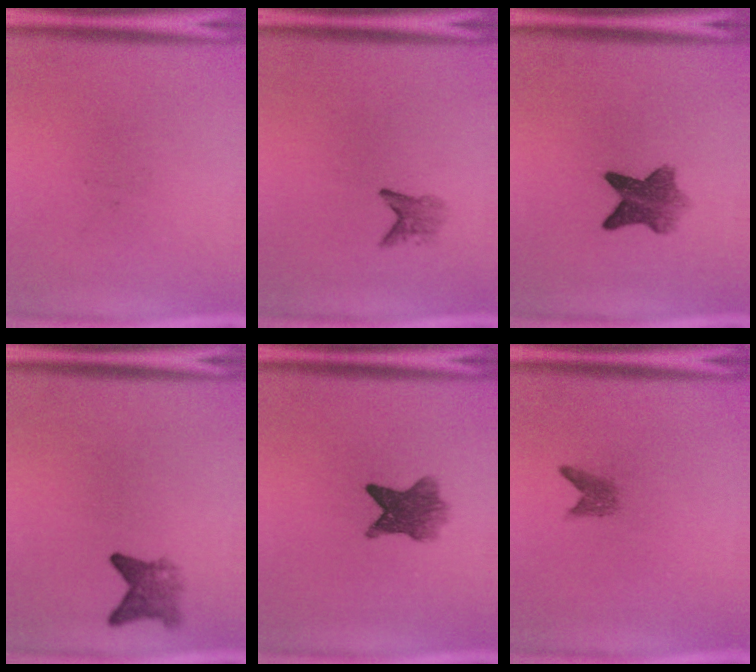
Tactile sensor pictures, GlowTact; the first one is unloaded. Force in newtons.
{"total": 2.0}
{"total": 6.4}
{"total": 3.2}
{"total": 5.9}
{"total": 1.7}